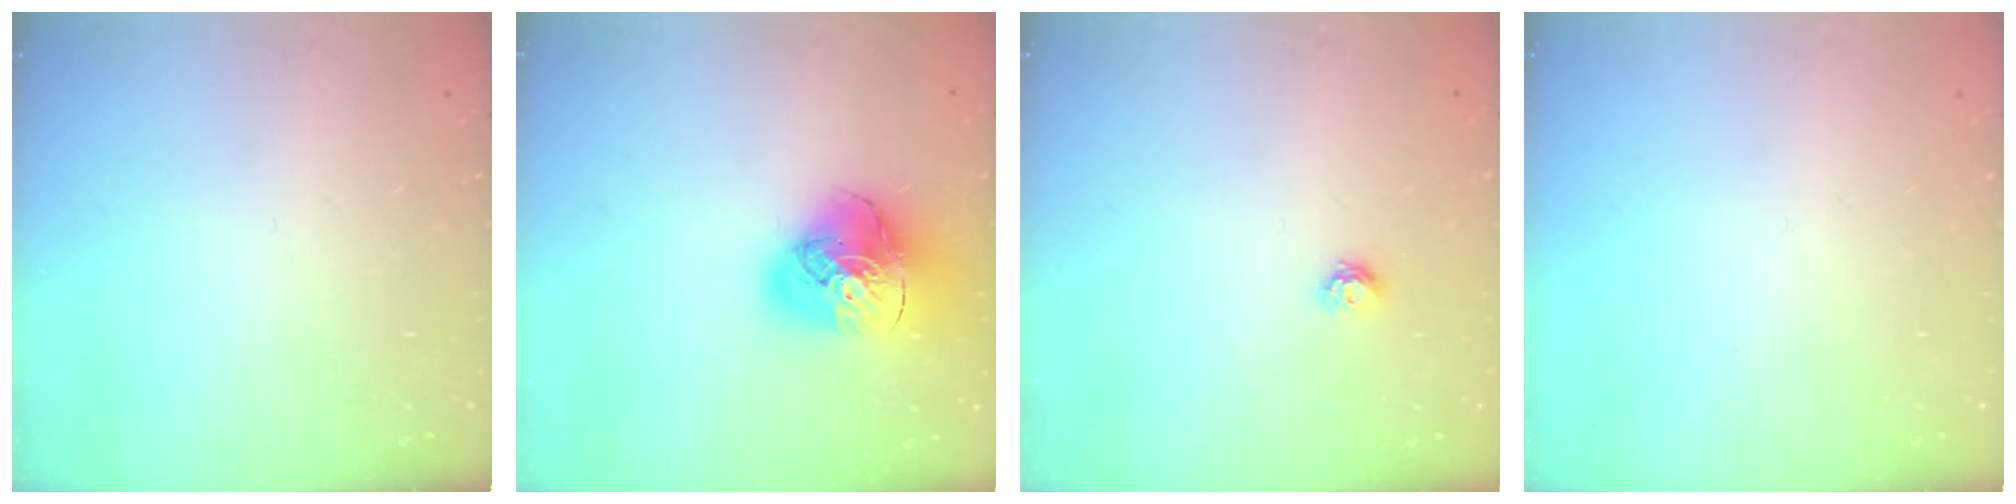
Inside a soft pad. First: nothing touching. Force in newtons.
{"total": 17.1, "press": 17.0, "slide": 2.1}
{"total": 4.6, "press": 4.5, "slide": 0.6}
{"total": 0.0}